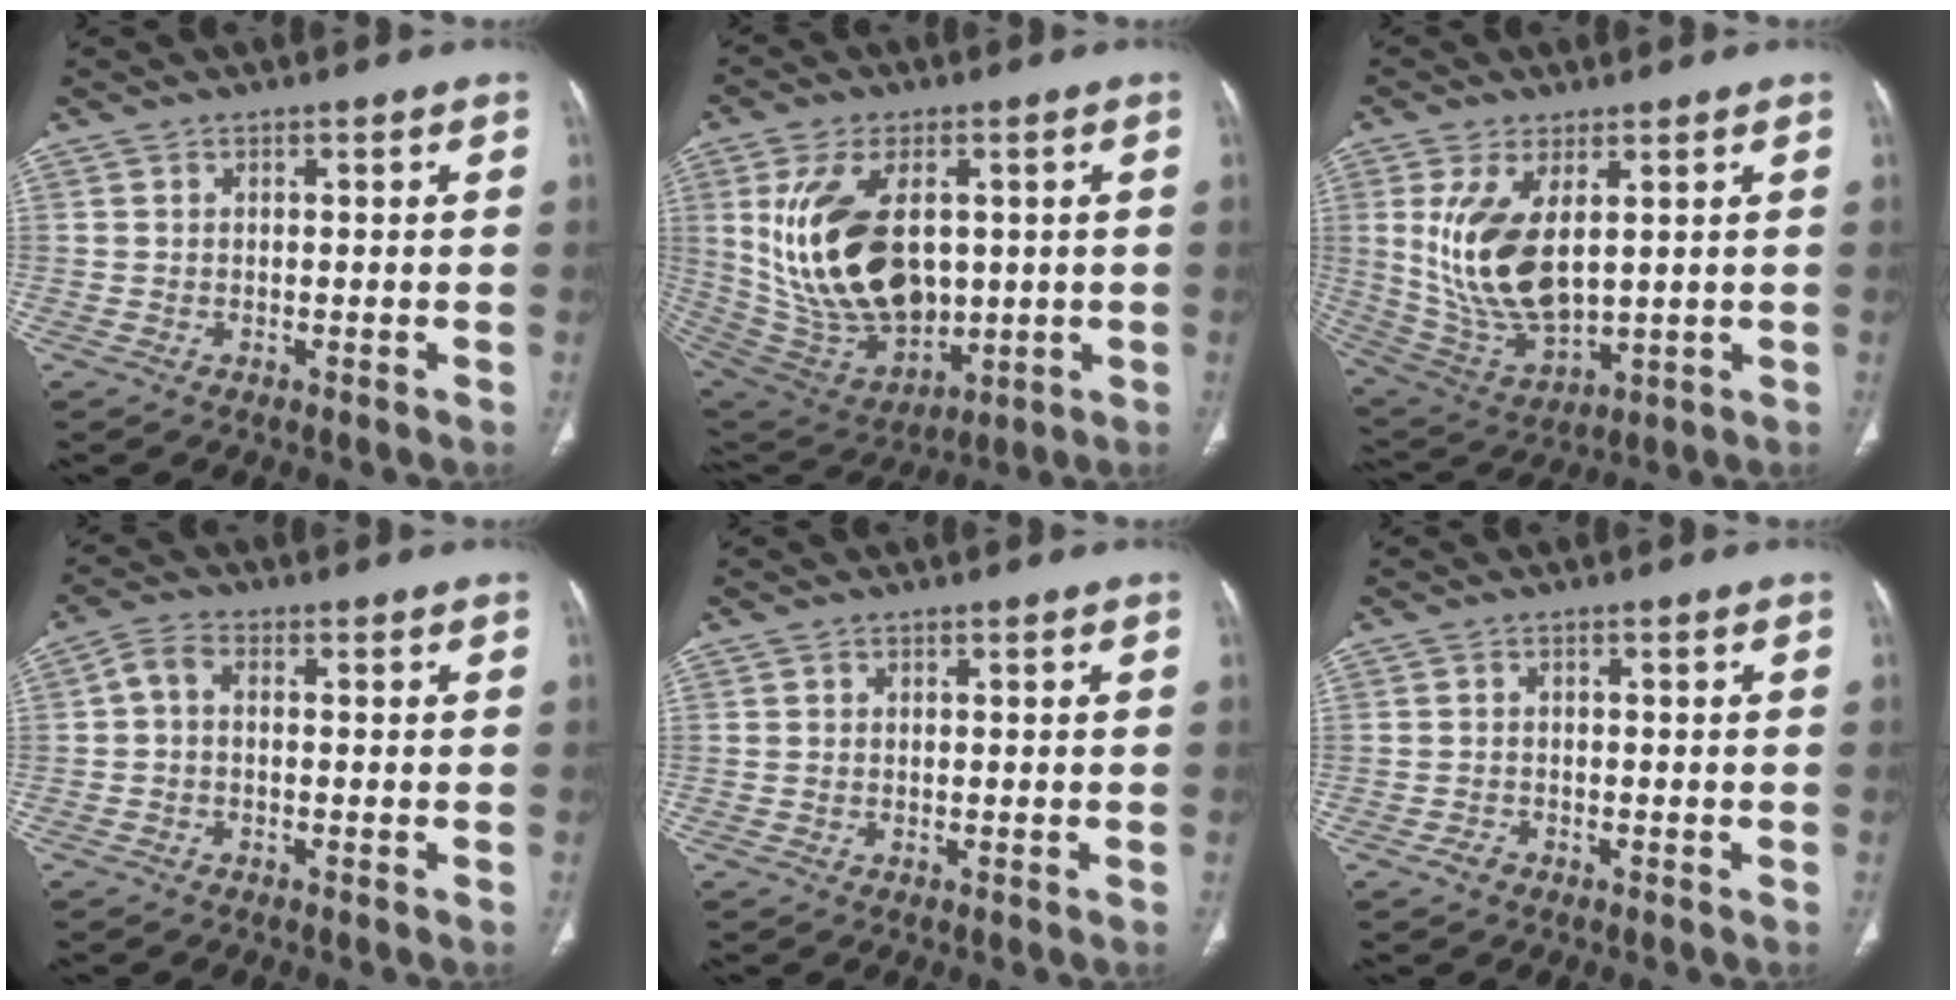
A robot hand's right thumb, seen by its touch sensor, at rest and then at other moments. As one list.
[{"total": 21.6, "force": [2.6, 13.0, 17.0], "torque": [-0.311, -0.018, 0.075]}, {"total": 14.5, "force": [3.0, 7.2, 12.2], "torque": [-0.240, -0.021, 0.081]}, {"total": 3.1, "force": [-0.4, 1.8, 2.5], "torque": [-0.047, 0.014, -0.015]}, {"total": 0.0}, {"total": 1.4, "force": [-1.1, 0.9, 0.4], "torque": [-0.010, 0.008, -0.020]}]